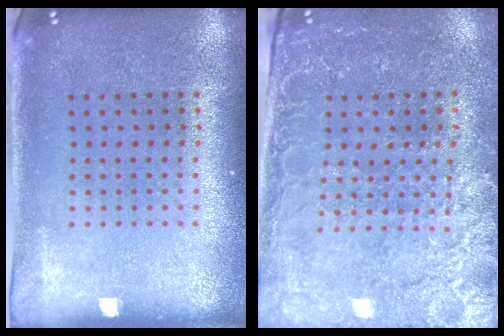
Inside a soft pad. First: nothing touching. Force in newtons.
{"total": 2.9, "press": 2.8, "slide": 0.8}